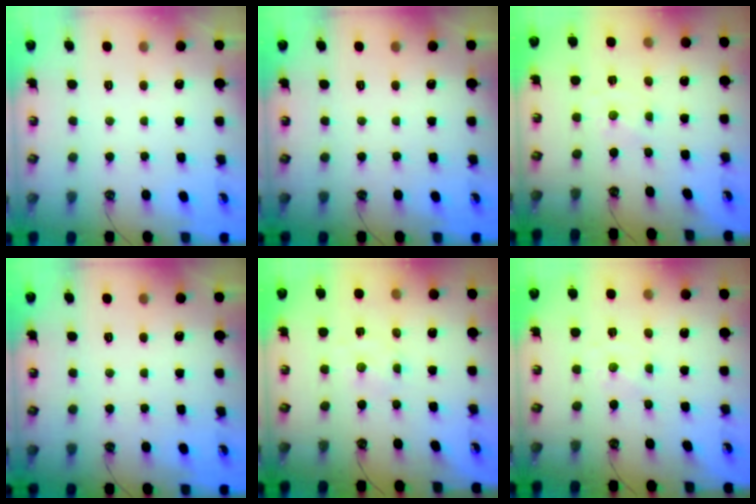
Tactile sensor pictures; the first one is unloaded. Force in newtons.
{"total": 0.0}
{"total": 0.0}
{"total": 0.0}
{"total": 1.5, "press": 1.5, "slide": 0.3}
{"total": 0.0}